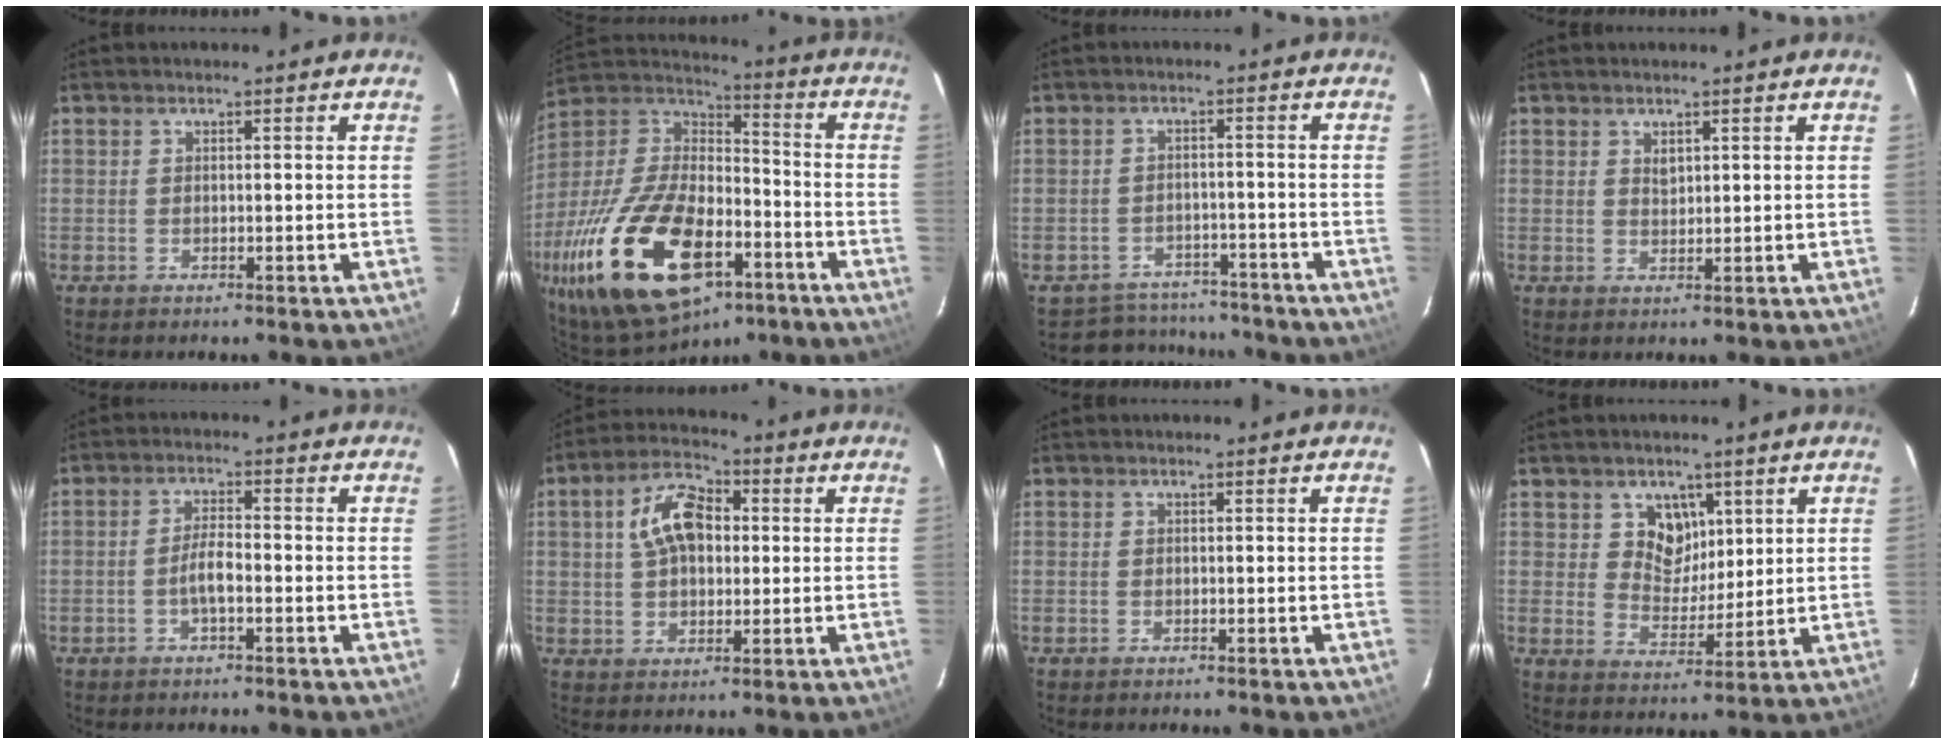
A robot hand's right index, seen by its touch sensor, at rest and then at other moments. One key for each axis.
{"total": 28.9, "fx": -14.8, "fy": 14.2, "fz": 20.3, "tx": -0.409, "ty": -0.021, "tz": -0.246}
{"total": 9.0, "fx": -7.9, "fy": 4.4, "fz": 0.5, "tx": -0.019, "ty": 0.025, "tz": -0.099}
{"total": 1.3, "fx": 0.8, "fy": 0.8, "fz": 0.6, "tx": -0.009, "ty": 0.002, "tz": 0.016}
{"total": 3.5, "fx": -1.4, "fy": 0.9, "fz": 3.0, "tx": -0.063, "ty": 0.003, "tz": -0.026}
{"total": 9.9, "fx": 1.8, "fy": 6.3, "fz": 7.5, "tx": -0.143, "ty": 0.028, "tz": 0.030}
{"total": 0.0}
{"total": 6.5, "fx": 3.1, "fy": 5.4, "fz": 2.1, "tx": -0.031, "ty": -0.007, "tz": 0.059}